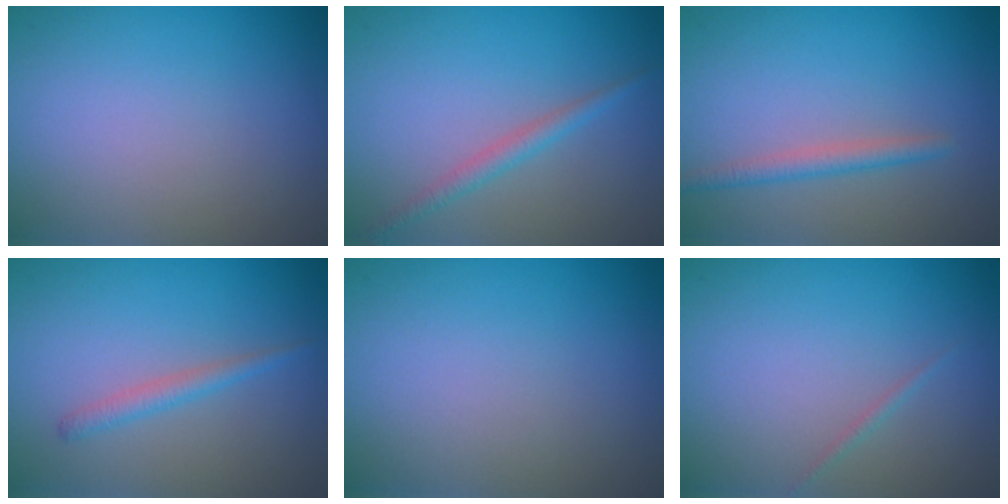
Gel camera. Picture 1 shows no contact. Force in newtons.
{"total": 1.6, "press": 1.6, "slide": 0.0}
{"total": 1.9, "press": 1.9, "slide": 0.0}
{"total": 1.5, "press": 1.5, "slide": 0.0}
{"total": 0.0}
{"total": 0.5, "press": 0.5, "slide": 0.0}